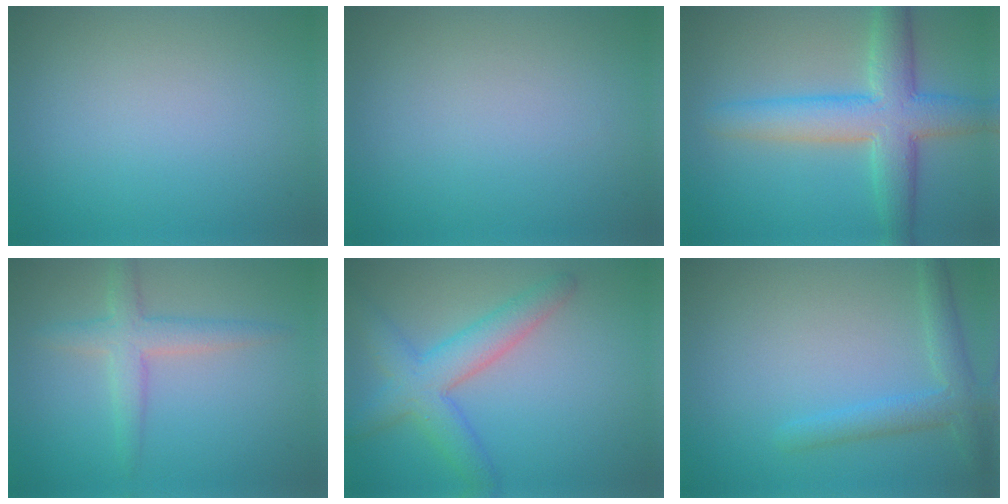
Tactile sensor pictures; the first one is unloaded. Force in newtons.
{"total": 0.0}
{"total": 6.8, "press": 6.8, "slide": 0.3}
{"total": 3.0, "press": 3.0, "slide": 0.1}
{"total": 4.9, "press": 4.9, "slide": 0.2}
{"total": 2.8, "press": 2.8, "slide": 0.2}